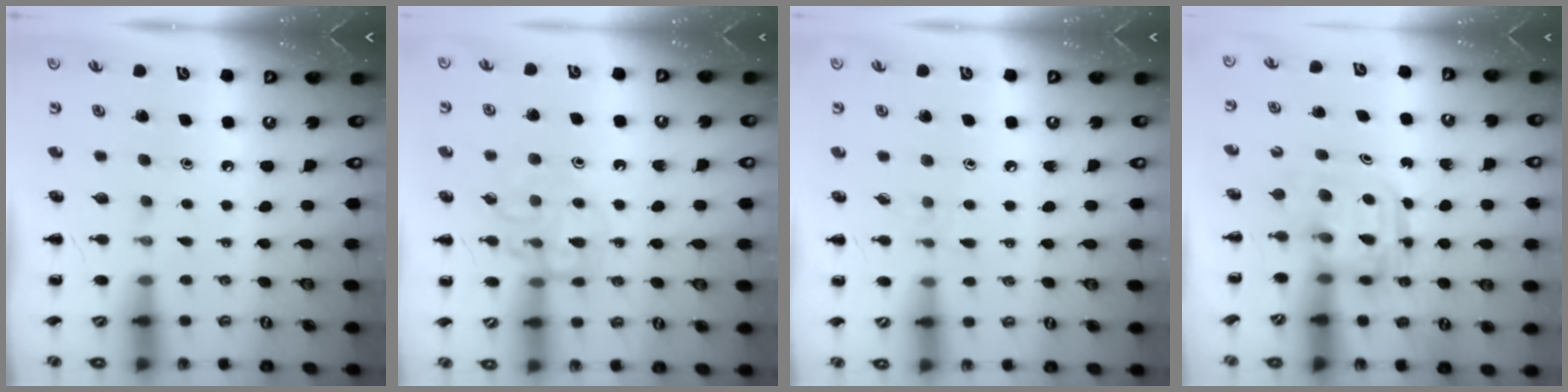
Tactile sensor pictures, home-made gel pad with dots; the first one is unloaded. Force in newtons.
{"total": 11.1, "press": 11.1, "slide": 0.7}
{"total": 3.9, "press": 3.6, "slide": 1.5}
{"total": 3.2, "press": 3.2, "slide": 0.2}